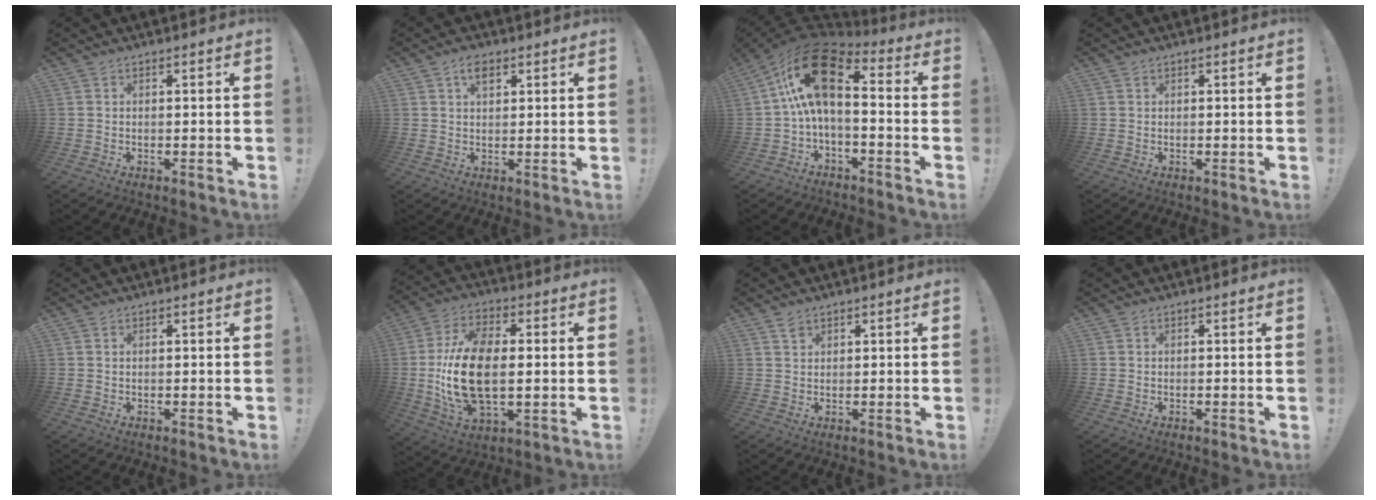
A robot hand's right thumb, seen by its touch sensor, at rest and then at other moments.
{"total": 4.2, "force": [2.2, 2.2, 2.7], "torque": [-0.039, -0.003, 0.035]}
{"total": 17.1, "force": [3.4, 8.3, 14.6], "torque": [-0.255, -0.008, 0.063]}
{"total": 0.7, "force": [0.6, 0.4, 0.2], "torque": [-0.003, 0.000, 0.011]}
{"total": 0.6, "force": [0.4, 0.3, 0.3], "torque": [-0.005, 0.000, 0.008]}
{"total": 18.8, "force": [-0.4, 10.8, 15.4], "torque": [-0.308, -0.001, -0.002]}
{"total": 2.0, "force": [1.5, 1.1, 0.5], "torque": [-0.003, -0.007, 0.029]}
{"total": 0.0}